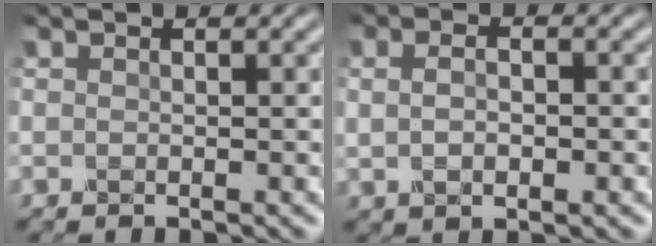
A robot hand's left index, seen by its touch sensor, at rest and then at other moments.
{"total": 4.0, "force": [0.7, 2.2, 3.2], "torque": [-0.050, 0.012, 0.004]}